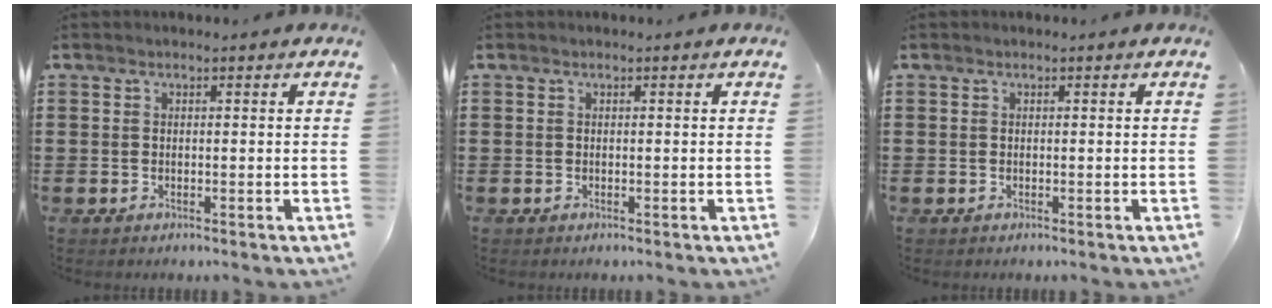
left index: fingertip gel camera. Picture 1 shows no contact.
{"total": 0.0}
{"total": 0.0}